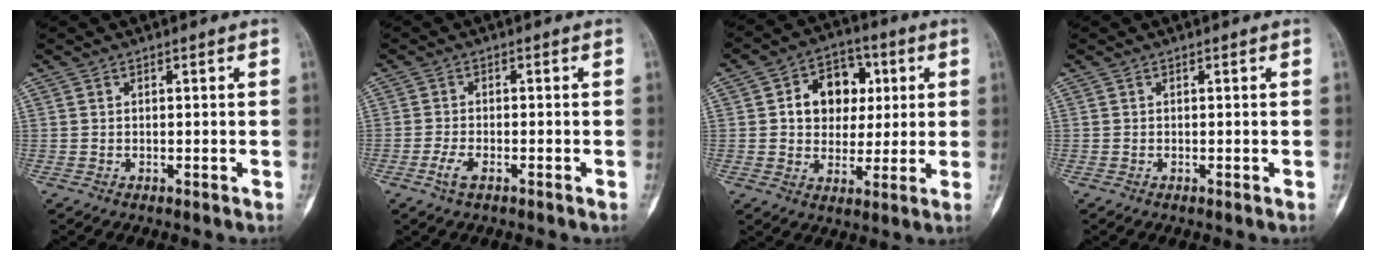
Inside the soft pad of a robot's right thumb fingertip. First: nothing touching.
{"total": 3.1, "force": [-1.7, 1.5, 2.2], "torque": [-0.047, 0.007, -0.035]}
{"total": 12.0, "force": [2.5, 9.2, 7.2], "torque": [-0.056, 0.008, 0.037]}
{"total": 0.0}